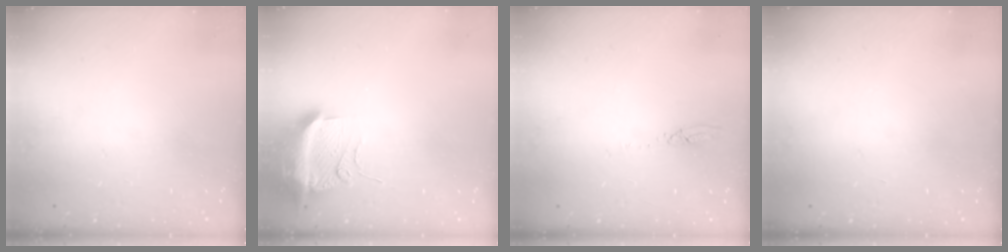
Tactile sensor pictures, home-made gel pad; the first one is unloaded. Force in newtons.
{"total": 12.1, "press": 12.1, "slide": 1.3}
{"total": 2.7, "press": 2.7, "slide": 0.2}
{"total": 0.0}